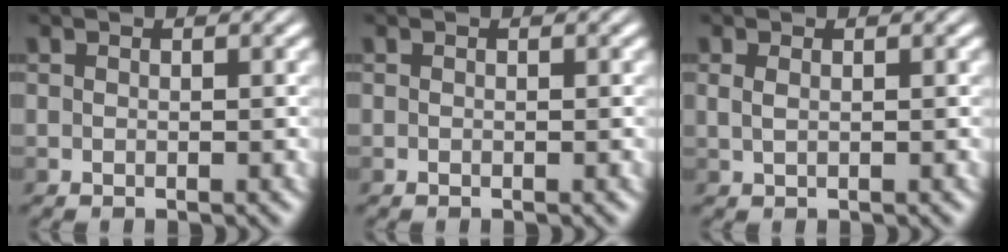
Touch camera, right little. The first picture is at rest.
{"total": 0.0}
{"total": 1.1, "force": [-0.1, 0.6, 1.0], "torque": [-0.024, 0.000, -0.001]}